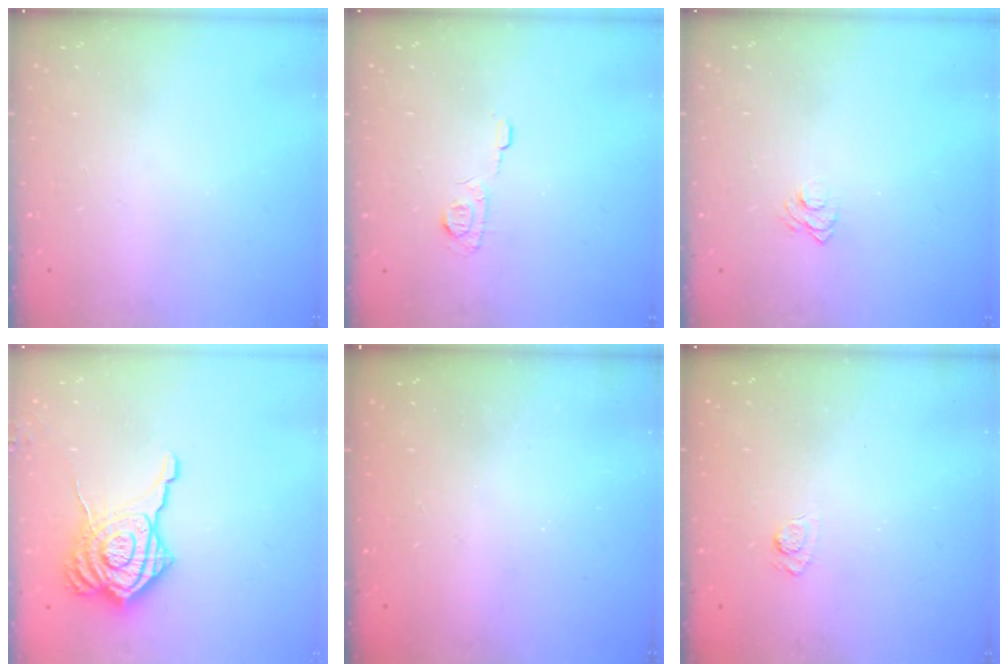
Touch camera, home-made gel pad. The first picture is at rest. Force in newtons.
{"total": 5.7, "press": 5.7, "slide": 0.7}
{"total": 5.2, "press": 5.1, "slide": 0.5}
{"total": 14.8, "press": 14.7, "slide": 1.5}
{"total": 2.6, "press": 2.5, "slide": 0.8}
{"total": 2.7, "press": 2.3, "slide": 1.4}